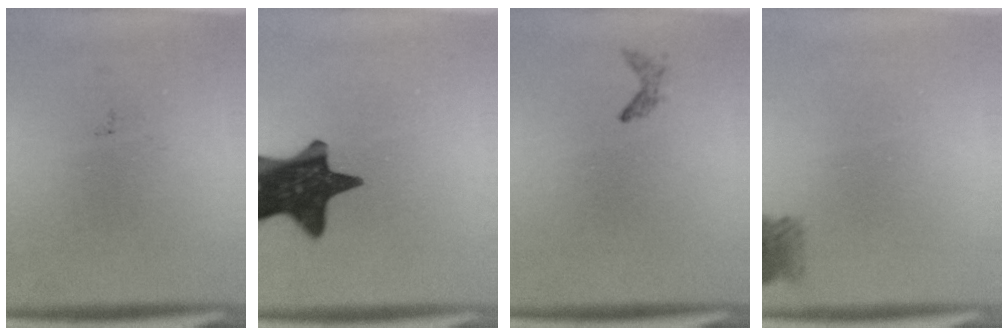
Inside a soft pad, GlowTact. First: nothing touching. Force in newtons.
{"total": 15.6}
{"total": 0.7}
{"total": 2.1}